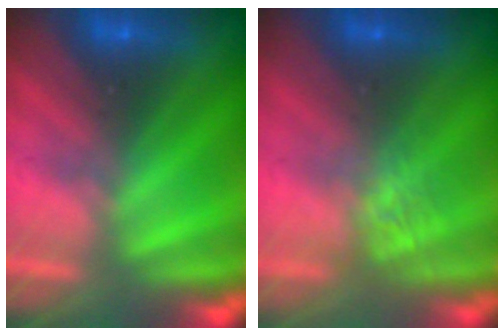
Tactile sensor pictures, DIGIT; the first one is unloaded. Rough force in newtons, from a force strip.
{"total": 1.9}